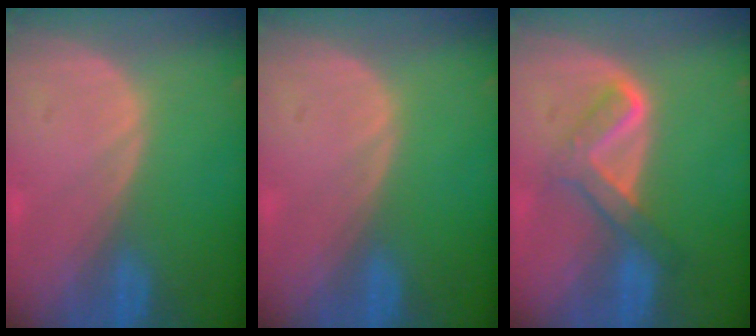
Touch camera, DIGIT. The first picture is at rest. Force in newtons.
{"total": 0.0}
{"total": 5.1, "press": 5.0, "slide": 0.8}